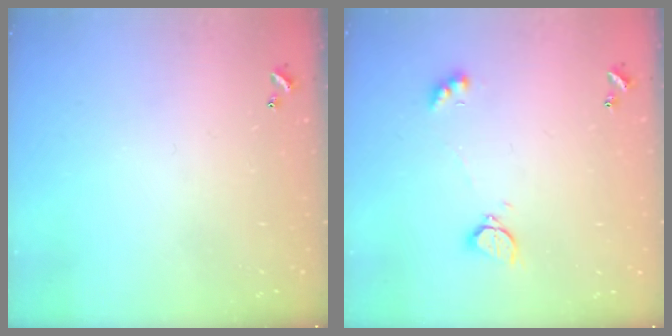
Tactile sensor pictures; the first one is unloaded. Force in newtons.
{"total": 2.1, "press": 2.0, "slide": 0.5}